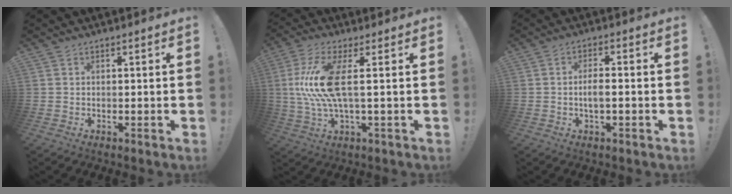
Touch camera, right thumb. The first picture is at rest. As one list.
[{"total": 13.9, "force": [1.6, 3.6, 13.3], "torque": [-0.272, -0.014, 0.019]}, {"total": 4.2, "force": [-1.2, 1.1, 3.9], "torque": [-0.086, 0.000, -0.025]}]